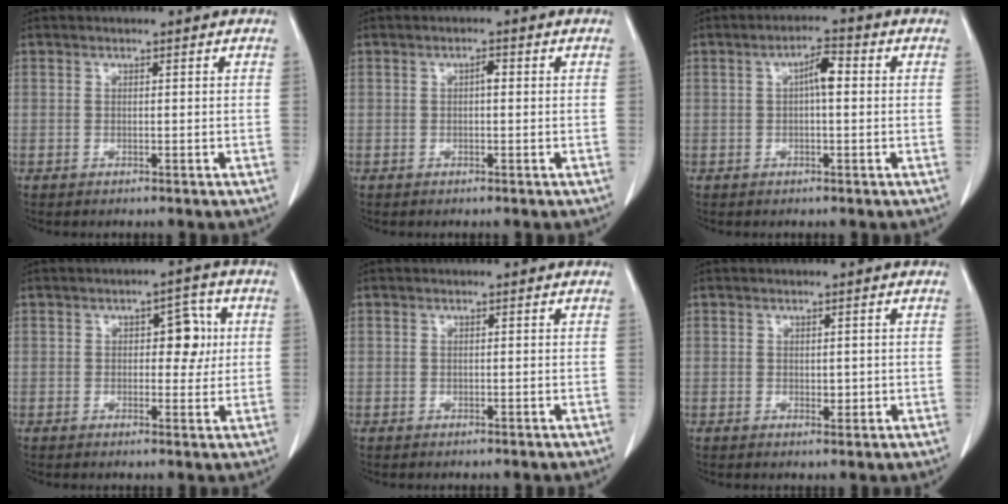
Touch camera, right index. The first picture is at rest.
{"total": 1.2, "force": [0.1, 0.4, 1.1], "torque": [-0.018, 0.004, 0.001]}
{"total": 3.8, "force": [0.5, 0.9, 3.6], "torque": [-0.061, 0.012, 0.004]}
{"total": 5.1, "force": [0.9, 2.6, 4.2], "torque": [-0.051, 0.016, 0.013]}
{"total": 0.0}
{"total": 1.7, "force": [-0.1, 1.0, 1.3], "torque": [-0.017, -0.002, 0.003]}